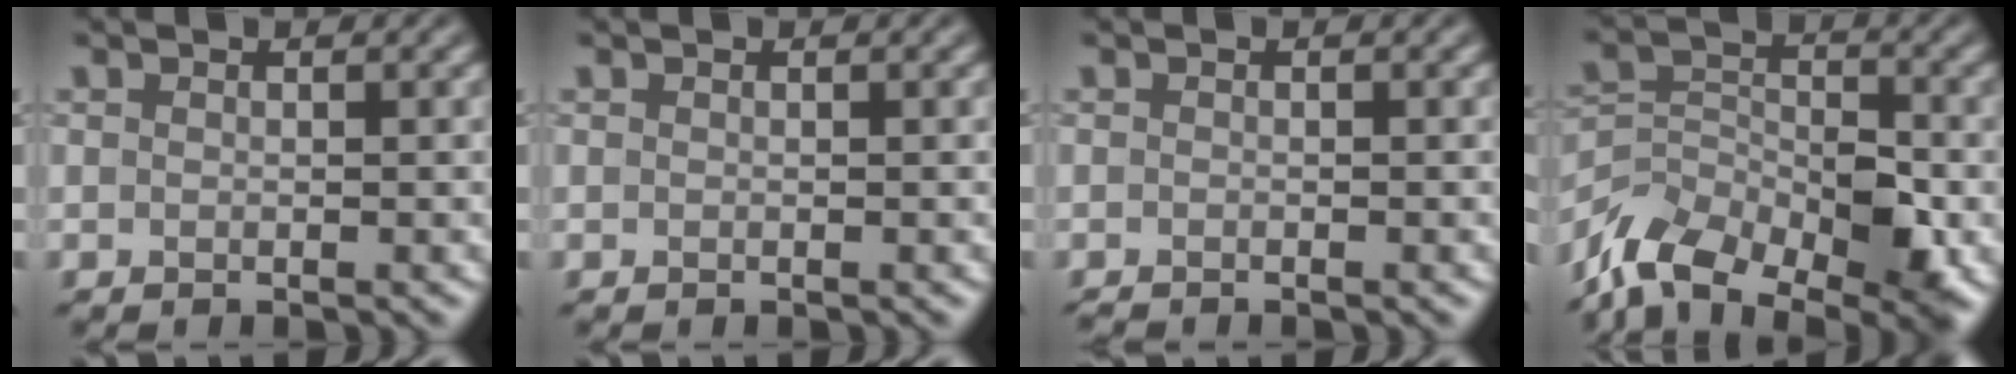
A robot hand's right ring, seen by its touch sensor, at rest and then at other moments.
{"total": 0.0}
{"total": 0.6, "force": [-0.5, -0.1, 0.1], "torque": [-0.001, 0.000, -0.013]}
{"total": 10.3, "force": [-6.9, 5.3, 5.6], "torque": [-0.102, 0.001, -0.132]}